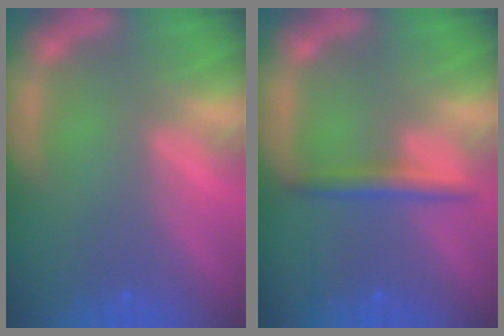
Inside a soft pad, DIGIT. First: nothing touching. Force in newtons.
{"total": 2.4}